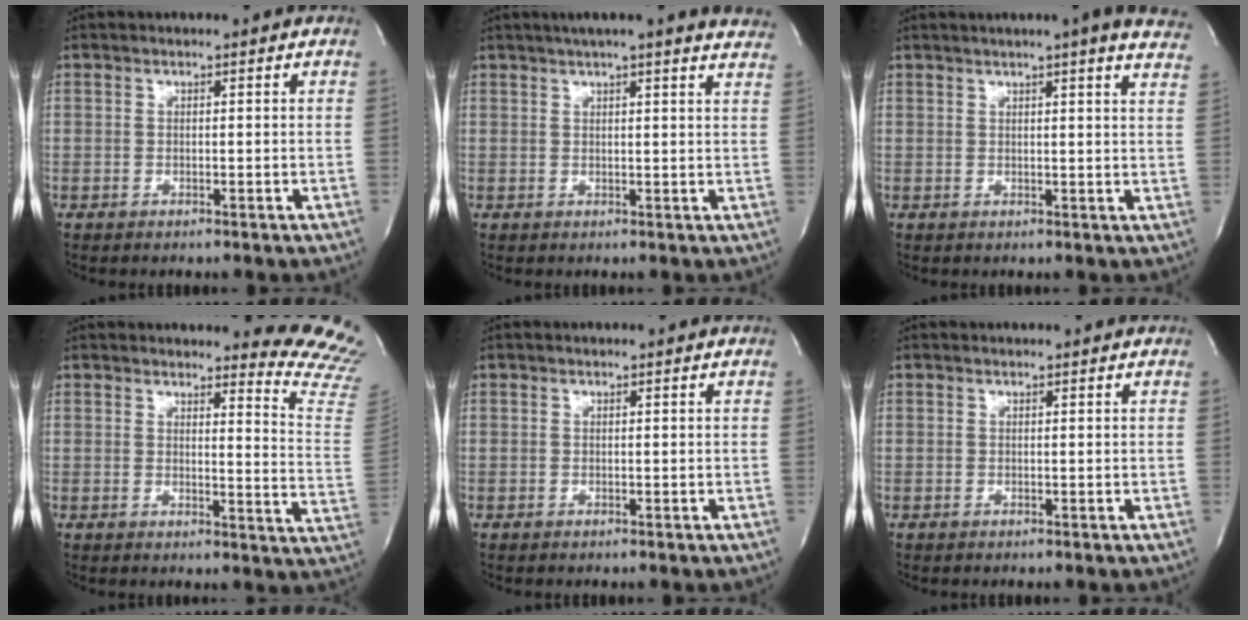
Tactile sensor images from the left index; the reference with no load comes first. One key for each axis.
{"total": 15.3, "fx": 13.6, "fy": 0.6, "fz": 6.9, "tx": -0.102, "ty": 0.004, "tz": 0.156}
{"total": 12.5, "fx": 10.5, "fy": 0.2, "fz": 6.8, "tx": -0.088, "ty": -0.009, "tz": 0.108}
{"total": 12.7, "fx": 12.5, "fy": 0.4, "fz": 2.1, "tx": 0.002, "ty": -0.148, "tz": 0.100}
{"total": 0.0}
{"total": 0.0}